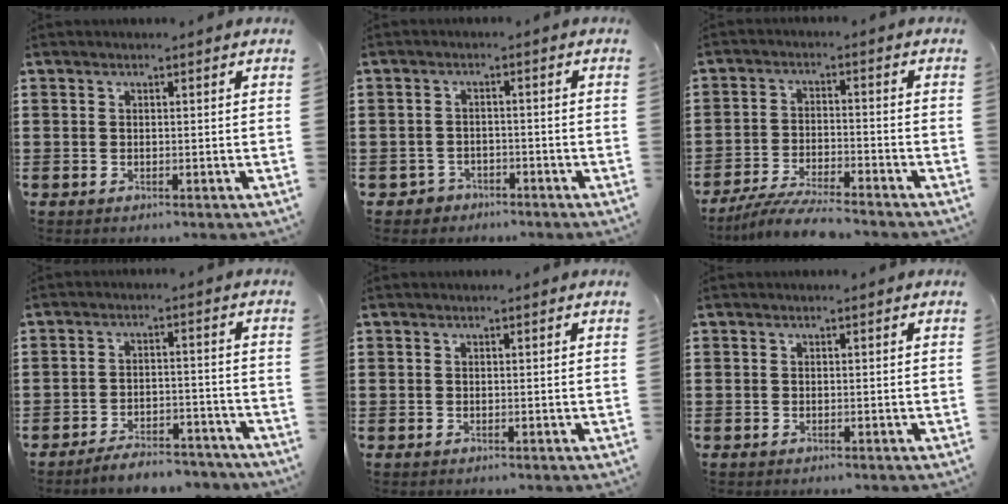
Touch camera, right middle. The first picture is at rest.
{"total": 2.2, "force": [-2.0, 1.0, -0.1], "torque": [-0.006, 0.000, -0.044]}
{"total": 6.1, "force": [-5.6, 0.1, 2.3], "torque": [-0.057, -0.013, -0.109]}
{"total": 4.8, "force": [-4.7, 0.5, 1.1], "torque": [-0.025, 0.002, -0.094]}
{"total": 0.0}
{"total": 0.0}